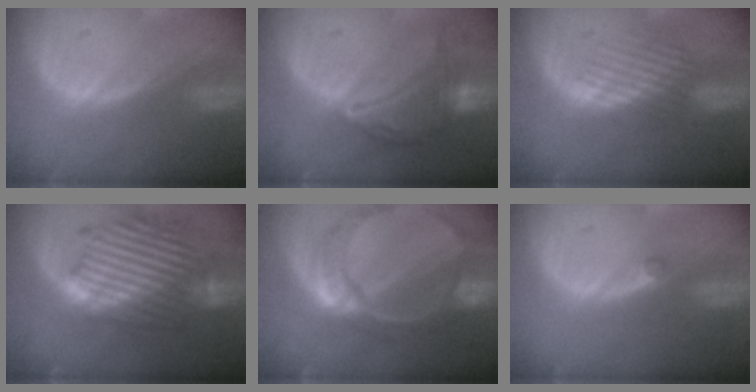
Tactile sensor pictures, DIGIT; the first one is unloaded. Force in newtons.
{"total": 9.5, "press": 9.5, "slide": 0.5}
{"total": 4.0, "press": 4.0, "slide": 0.4}
{"total": 12.7, "press": 12.6, "slide": 1.1}
{"total": 11.0, "press": 9.3, "slide": 5.8}
{"total": 1.0, "press": 0.9, "slide": 0.5}